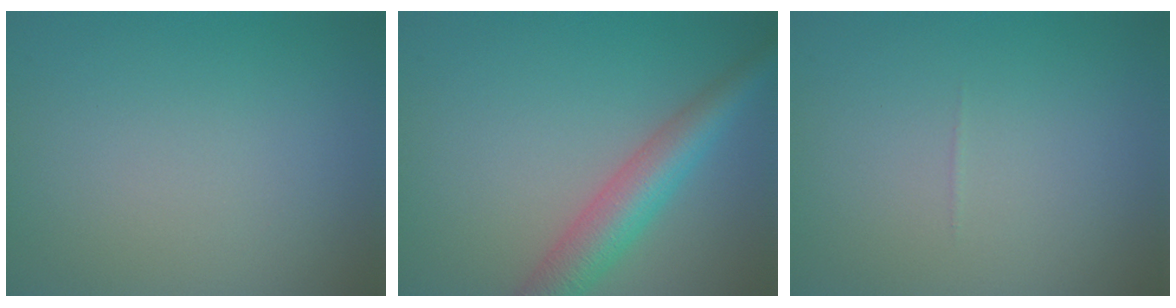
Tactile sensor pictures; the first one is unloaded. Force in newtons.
{"total": 5.2, "press": 5.2, "slide": 0.1}
{"total": 0.0}